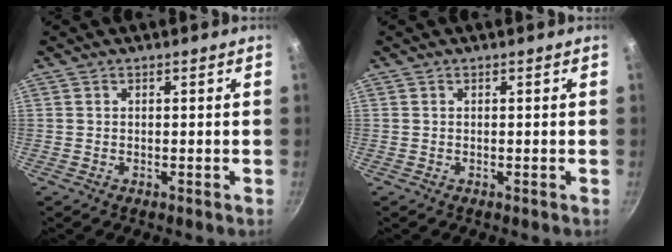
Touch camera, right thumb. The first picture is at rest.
{"total": 0.0}